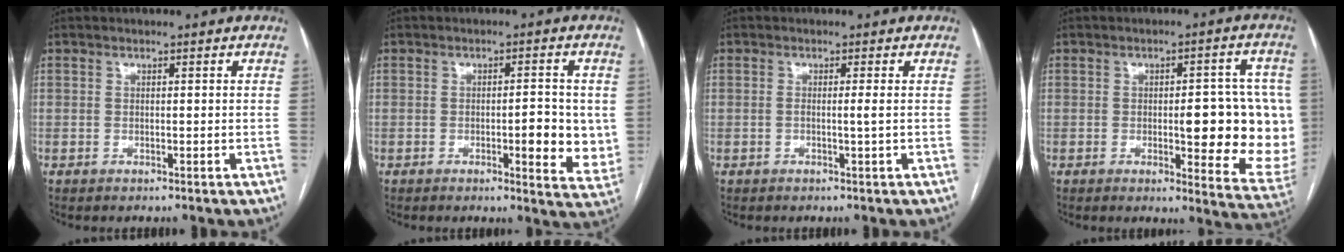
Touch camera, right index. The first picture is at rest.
{"total": 7.1, "force": [-0.5, 1.9, 6.8], "torque": [-0.081, -0.006, -0.007]}
{"total": 1.3, "force": [-0.1, -0.4, 1.2], "torque": [-0.024, -0.001, -0.004]}
{"total": 14.9, "force": [-0.7, 4.1, 14.3], "torque": [-0.128, 0.007, 0.001]}